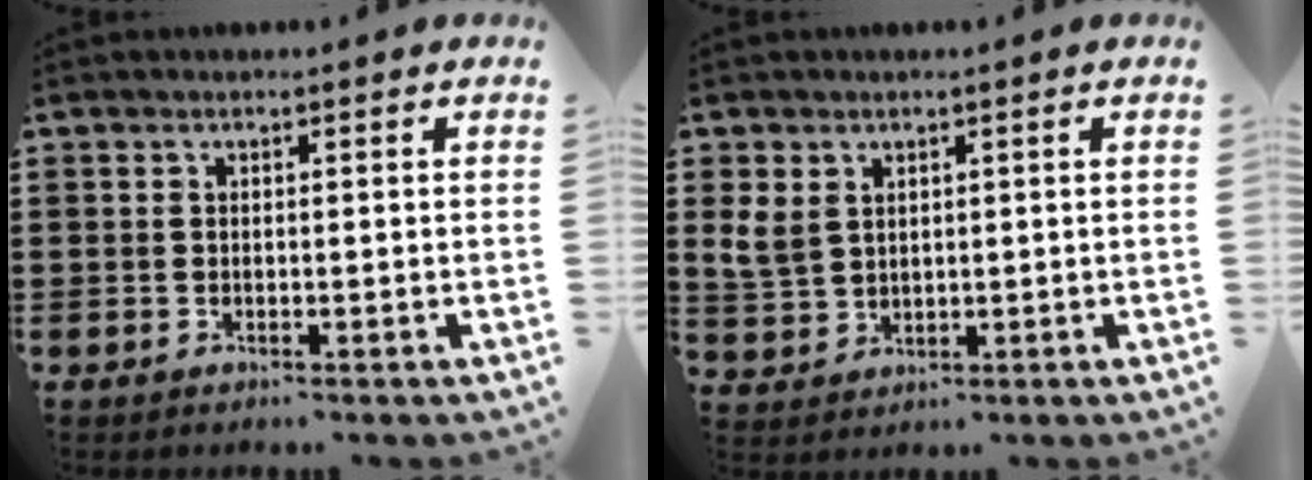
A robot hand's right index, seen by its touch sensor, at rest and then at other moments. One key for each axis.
{"total": 3.9, "fx": 1.8, "fy": 3.0, "fz": 1.8, "tx": -0.054, "ty": 0.008, "tz": 0.032}